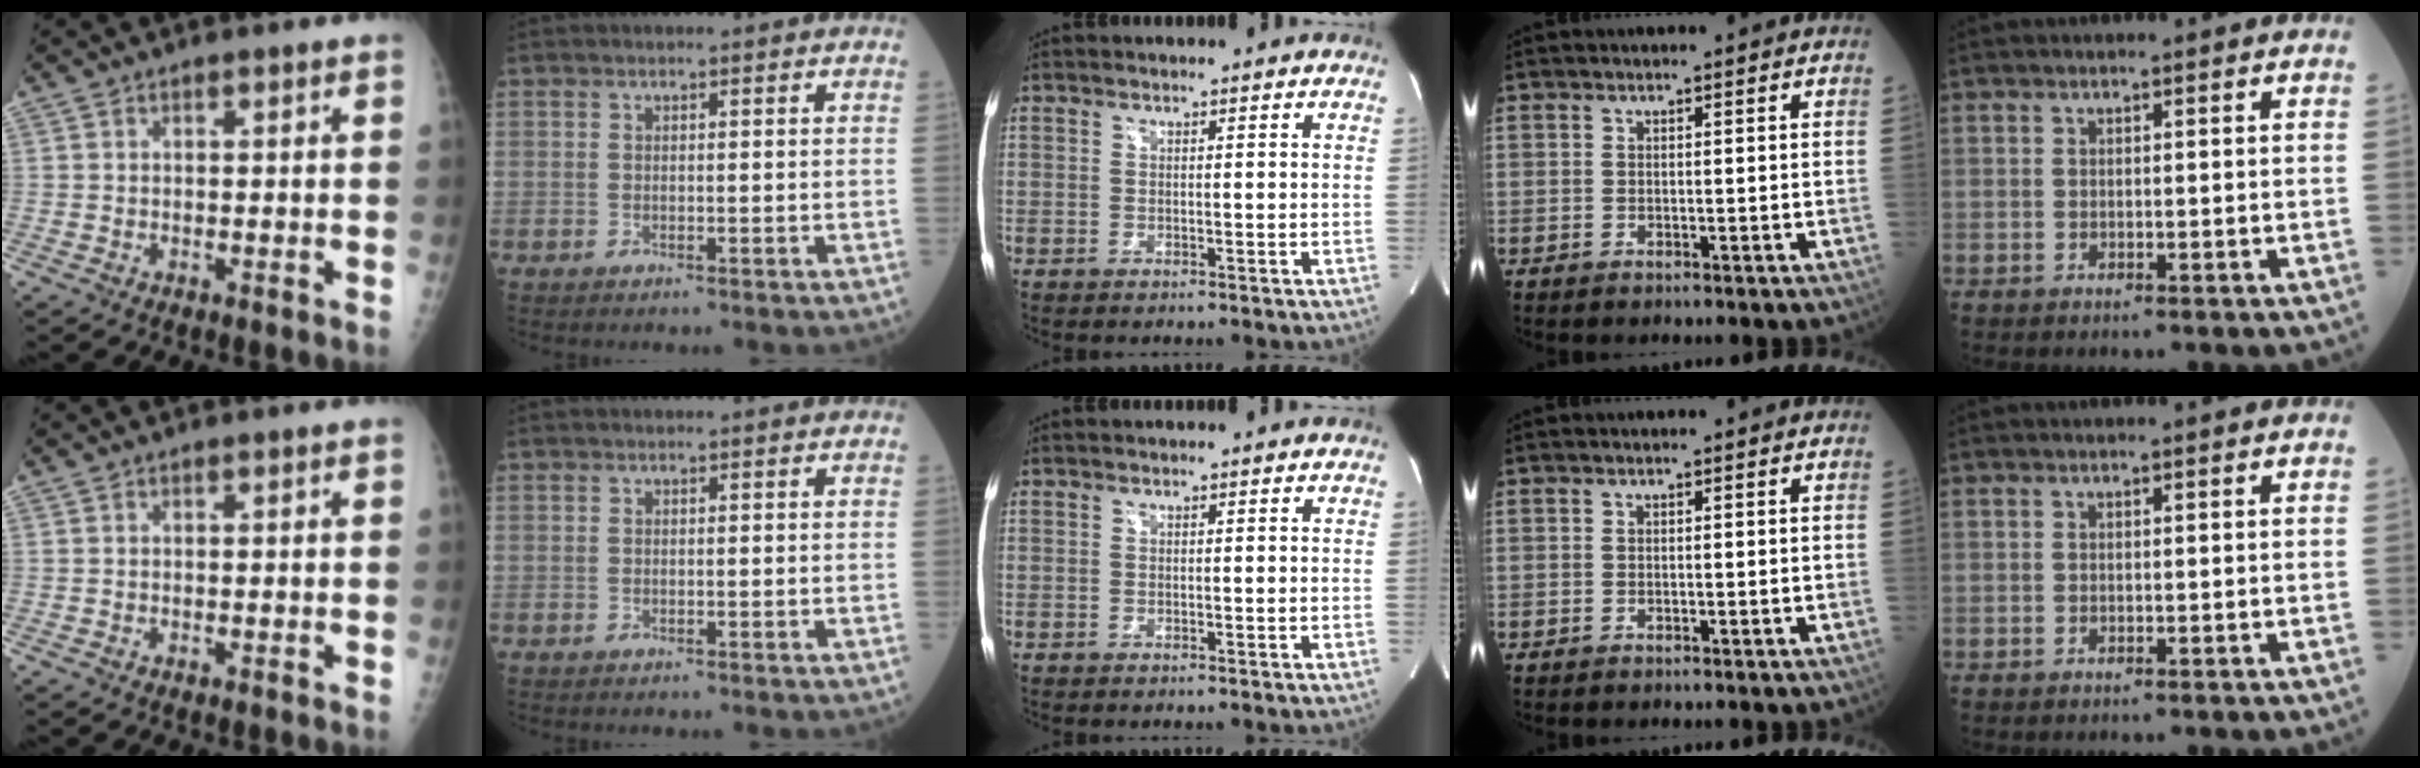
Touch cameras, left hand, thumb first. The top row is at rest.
{}